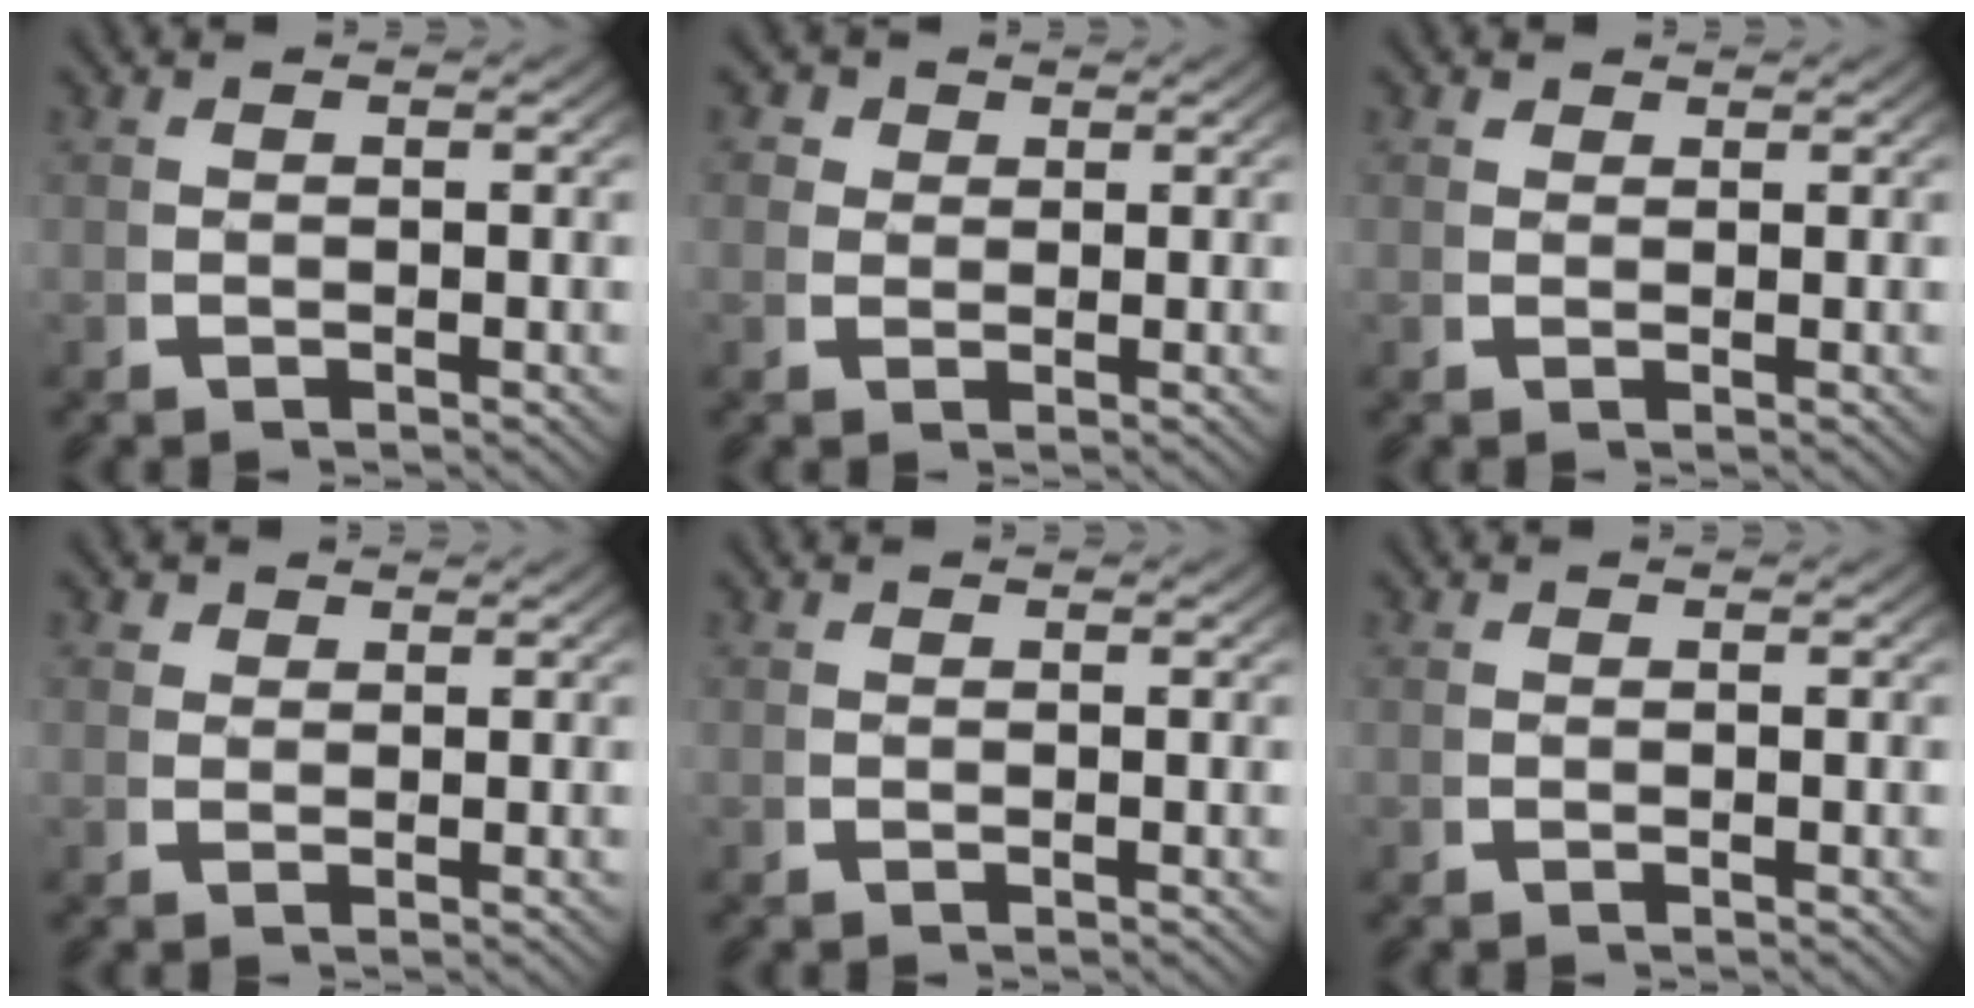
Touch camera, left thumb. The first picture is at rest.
{"total": 2.9, "force": [1.4, 2.3, 1.0], "torque": [-0.026, -0.010, 0.025]}
{"total": 1.3, "force": [1.2, 0.5, 0.2], "torque": [0.000, -0.003, 0.024]}
{"total": 1.6, "force": [1.3, 0.8, 0.3], "torque": [-0.003, -0.006, 0.027]}
{"total": 0.0}
{"total": 0.0}